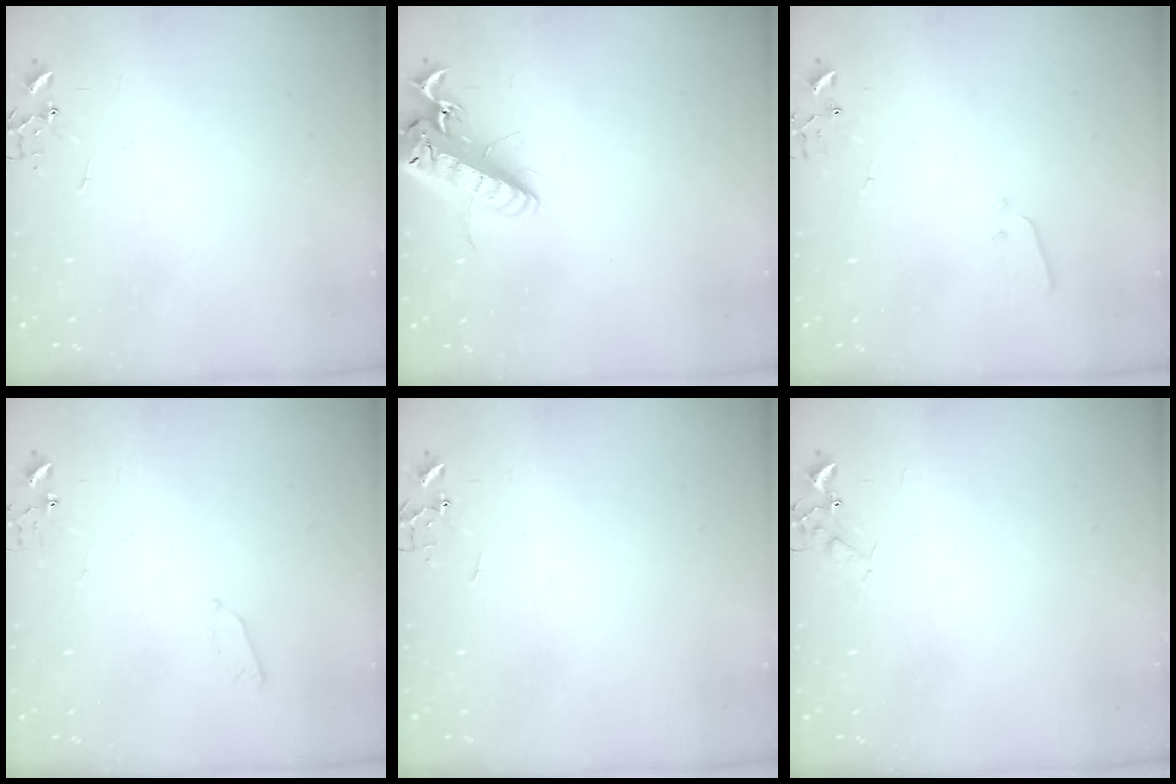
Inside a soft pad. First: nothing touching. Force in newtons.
{"total": 20.4, "press": 19.9, "slide": 4.5}
{"total": 2.2, "press": 2.1, "slide": 0.3}
{"total": 3.4, "press": 3.4, "slide": 0.5}
{"total": 0.0}
{"total": 6.1, "press": 6.0, "slide": 0.8}